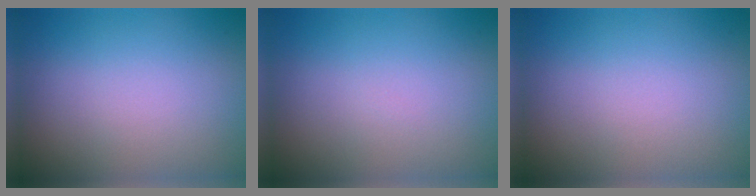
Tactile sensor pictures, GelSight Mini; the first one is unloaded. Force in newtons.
{"total": 0.0}
{"total": 0.0}